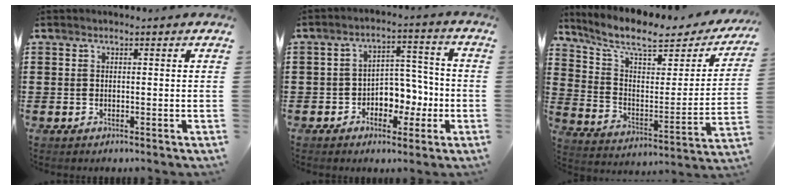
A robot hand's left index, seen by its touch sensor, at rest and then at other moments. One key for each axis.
{"total": 5.5, "fx": -1.9, "fy": 4.3, "fz": 2.9, "tx": -0.053, "ty": 0.008, "tz": -0.038}
{"total": 8.7, "fx": 6.8, "fy": 2.2, "fz": 5.0, "tx": -0.120, "ty": -0.040, "tz": 0.112}